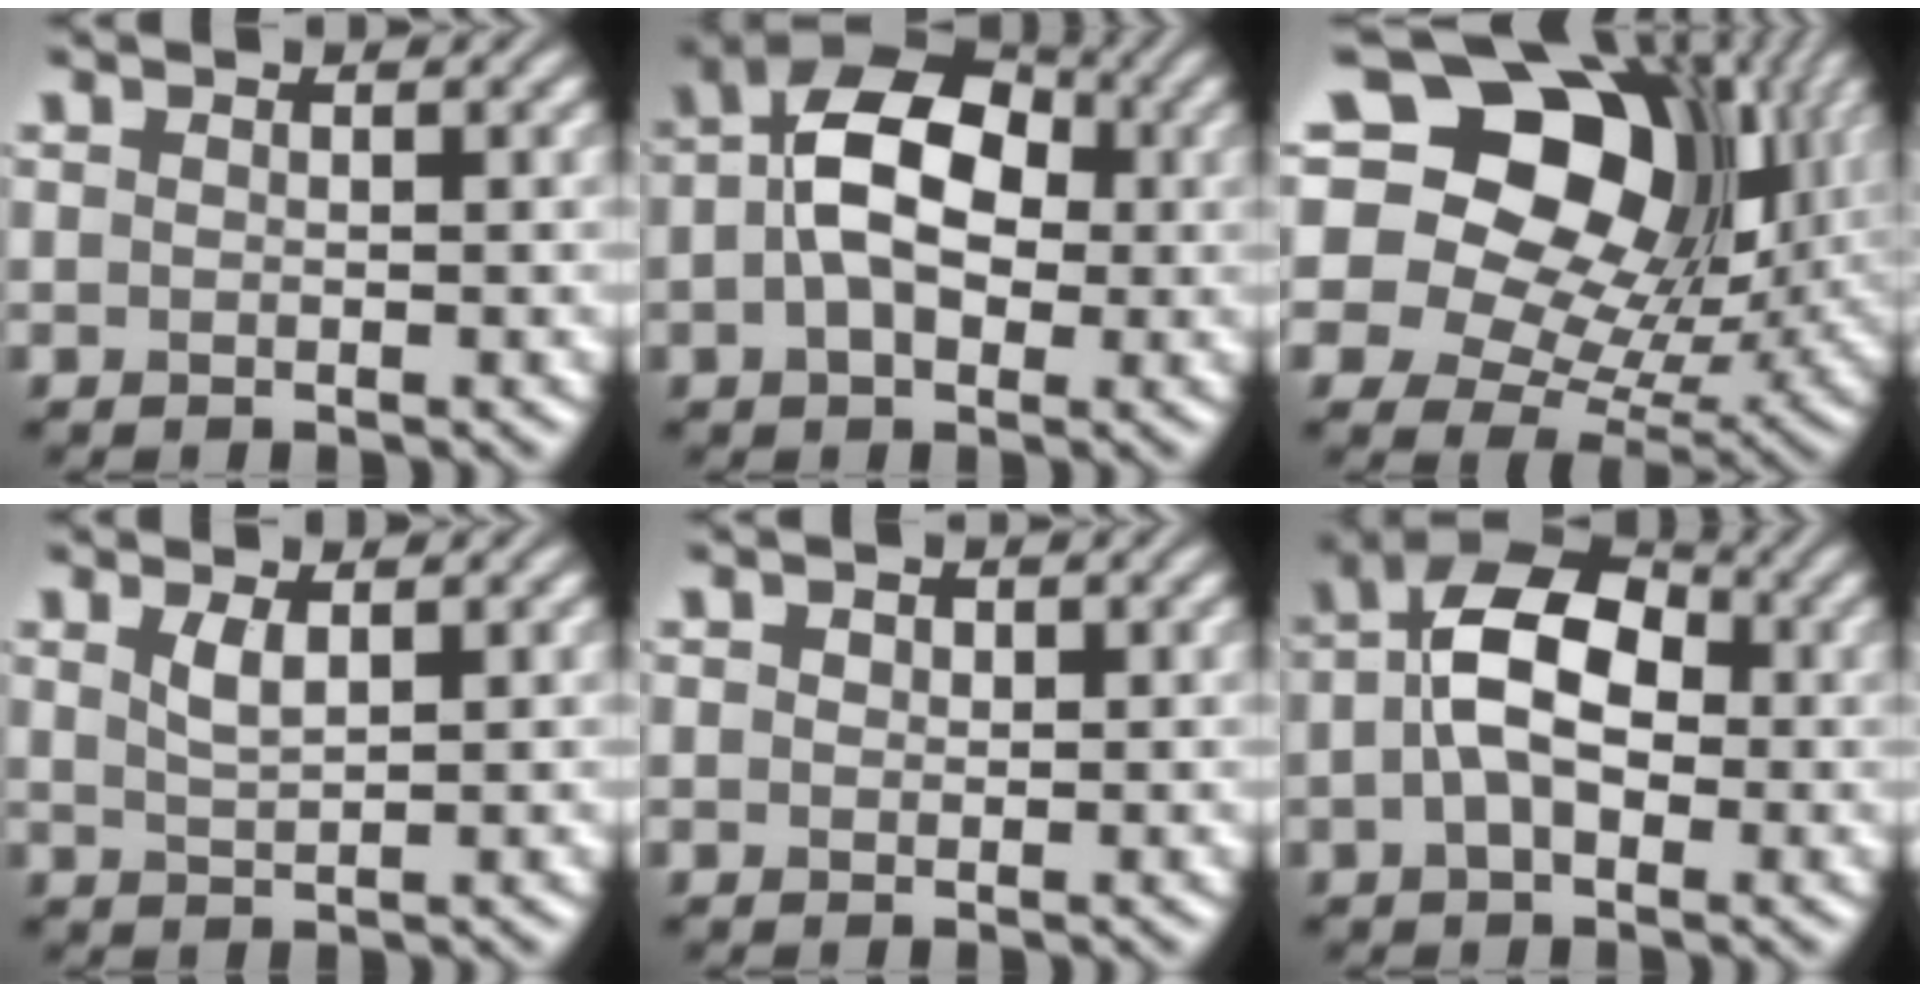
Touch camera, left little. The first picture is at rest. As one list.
[{"total": 8.4, "force": [0.2, 5.2, 6.6], "torque": [-0.109, 0.018, -0.009]}, {"total": 19.1, "force": [7.3, 13.3, 11.6], "torque": [-0.228, 0.058, 0.115]}, {"total": 1.7, "force": [0.9, 0.5, 1.3], "torque": [-0.030, -0.002, 0.020]}, {"total": 0.7, "force": [0.3, 0.6, 0.3], "torque": [-0.005, -0.002, 0.001]}, {"total": 7.8, "force": [-0.2, 4.6, 6.2], "torque": [-0.114, 0.018, -0.018]}]